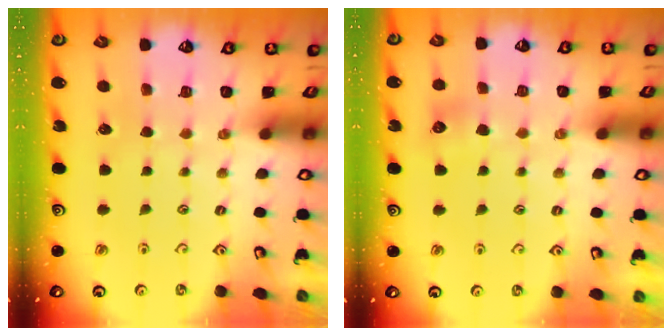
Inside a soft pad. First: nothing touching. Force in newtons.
{"total": 5.7, "press": 5.6, "slide": 0.8}